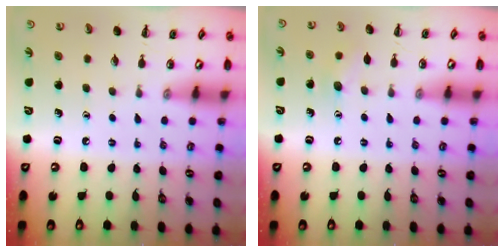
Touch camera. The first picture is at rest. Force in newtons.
{"total": 6.9, "press": 6.7, "slide": 1.7}